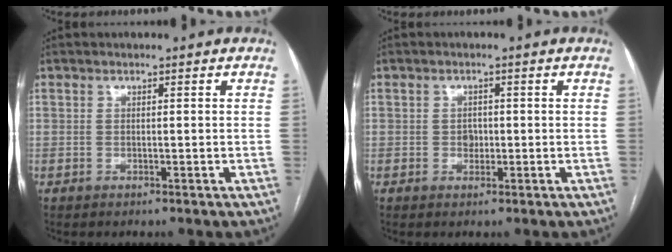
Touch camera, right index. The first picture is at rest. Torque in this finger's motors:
{"motor_torque": [0.25, 0.07, -0.01, 0.02]}